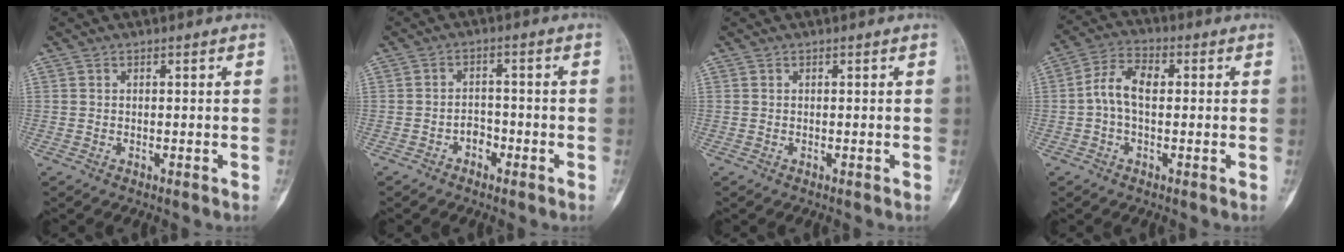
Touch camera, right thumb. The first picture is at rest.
{"total": 3.0, "force": [-1.7, 2.1, 1.3], "torque": [-0.002, 0.017, -0.030]}
{"total": 0.0}
{"total": 7.1, "force": [0.2, 4.1, 5.7], "torque": [-0.104, 0.024, -0.004]}